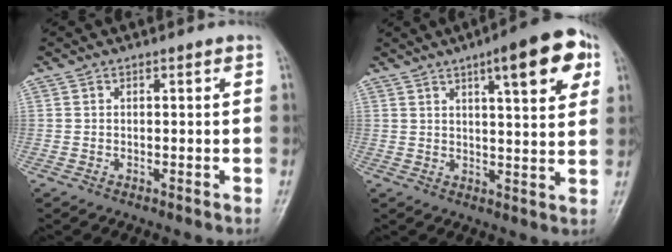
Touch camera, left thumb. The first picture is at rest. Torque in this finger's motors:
{"motor_torque": [1.81, 1.72, 1.20, -1.27, 0.19]}